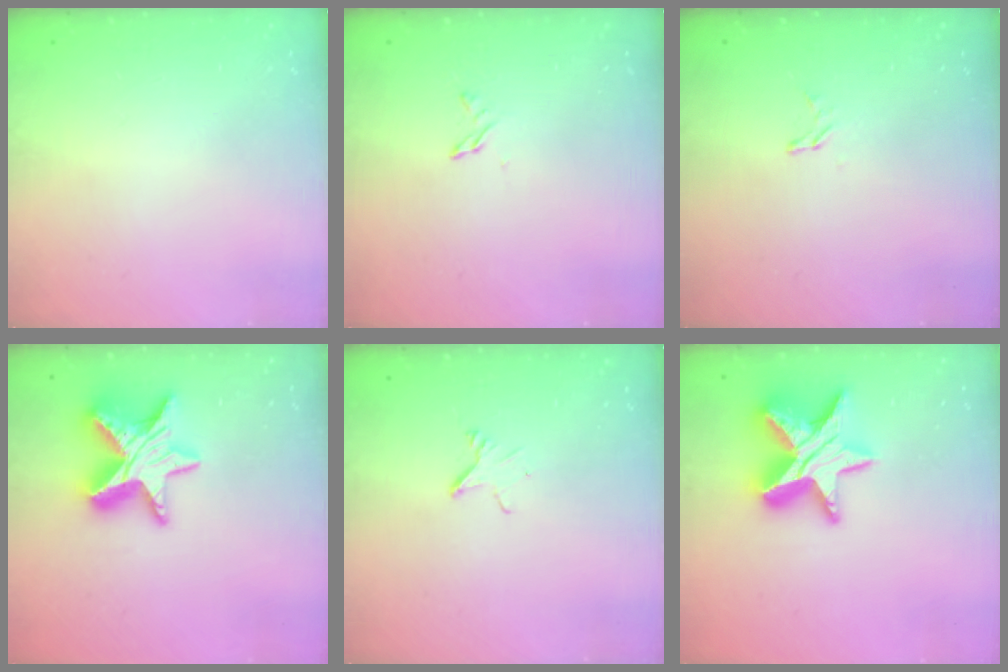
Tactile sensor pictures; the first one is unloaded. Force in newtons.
{"total": 2.6, "press": 2.6, "slide": 0.3}
{"total": 2.4, "press": 2.4, "slide": 0.2}
{"total": 13.9, "press": 13.9, "slide": 0.9}
{"total": 2.5, "press": 2.5, "slide": 0.1}
{"total": 15.4, "press": 15.4, "slide": 1.0}